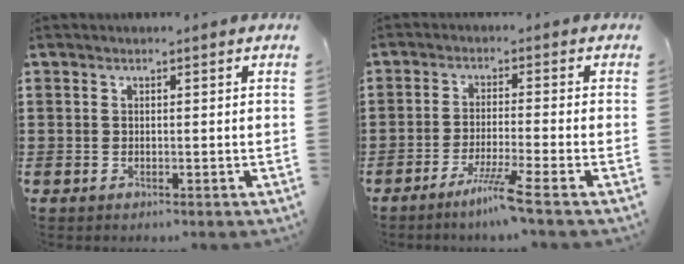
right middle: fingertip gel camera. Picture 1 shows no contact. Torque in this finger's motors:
{"motor_torque": [2.14, 0.00, 0.08, 0.12]}